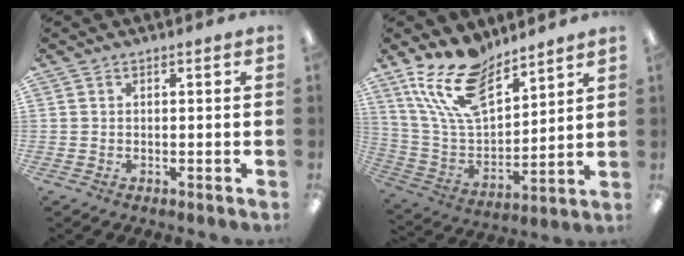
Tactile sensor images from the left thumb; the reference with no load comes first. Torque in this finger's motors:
{"motor_torque": [0.22, 0.20, 1.23, -1.53, 0.28]}